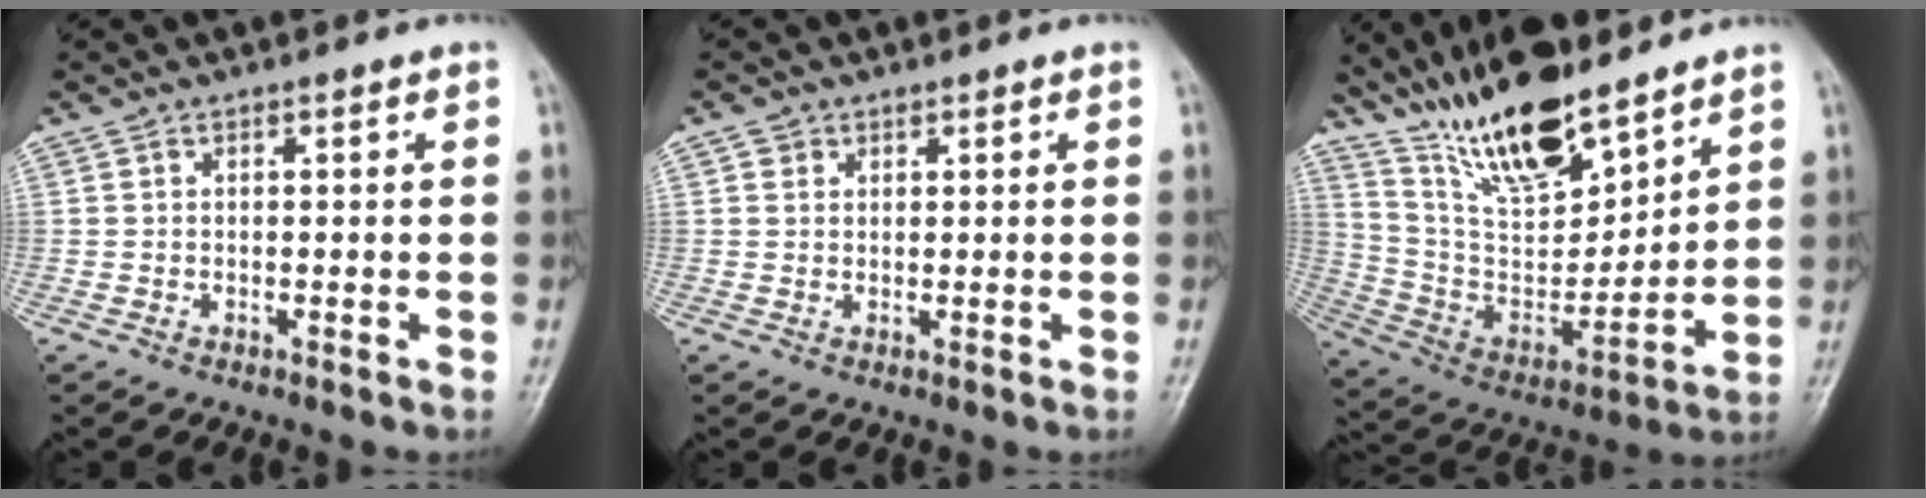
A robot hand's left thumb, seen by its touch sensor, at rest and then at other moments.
{"total": 1.4, "force": [0.7, 1.2, 0.2], "torque": [0.007, -0.002, 0.008]}
{"total": 19.7, "force": [14.8, 6.2, 11.4], "torque": [-0.165, -0.077, 0.281]}